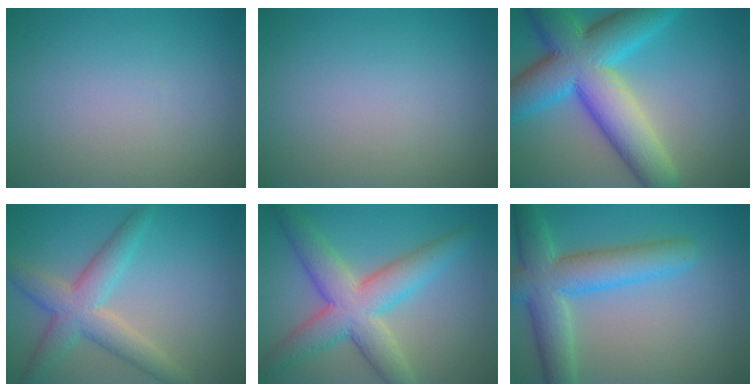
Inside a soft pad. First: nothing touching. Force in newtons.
{"total": 0.0}
{"total": 12.4, "press": 12.4, "slide": 0.3}
{"total": 4.9, "press": 4.9, "slide": 0.1}
{"total": 7.5, "press": 7.5, "slide": 0.3}
{"total": 7.3, "press": 7.2, "slide": 0.4}